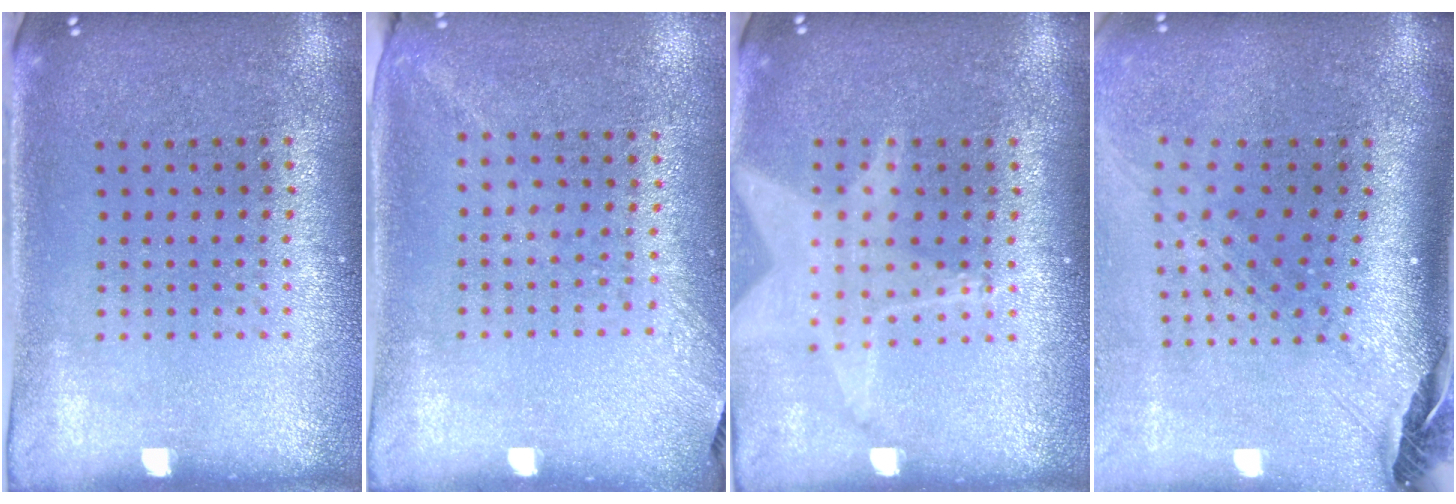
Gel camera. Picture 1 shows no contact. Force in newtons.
{"total": 1.3, "press": 1.0, "slide": 0.8}
{"total": 1.3, "press": 1.3, "slide": 0.1}
{"total": 3.0, "press": 2.1, "slide": 2.1}